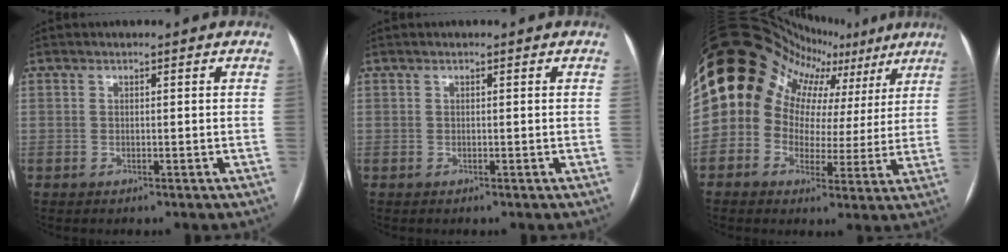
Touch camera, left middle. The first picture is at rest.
{"total": 0.0}
{"total": 20.4, "force": [10.6, 14.7, 9.4], "torque": [-0.153, 0.085, 0.135]}